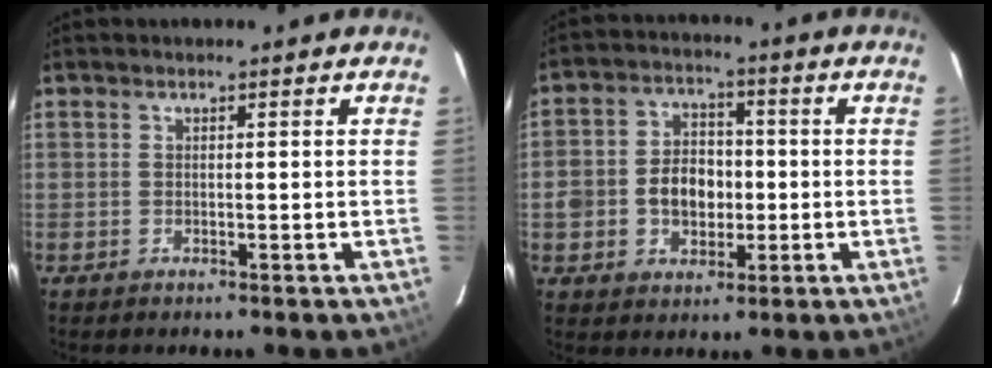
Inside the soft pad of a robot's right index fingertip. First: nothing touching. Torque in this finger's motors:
{"motor_torque": [0.28, 0.06, 0.46, 0.05]}